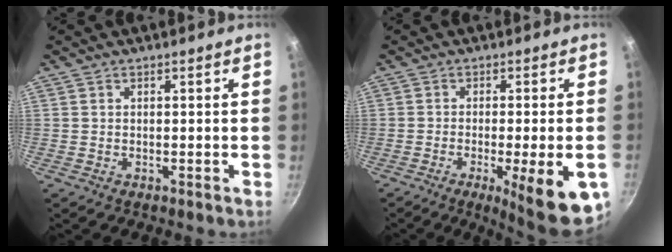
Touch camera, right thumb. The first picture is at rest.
{"total": 13.2, "force": [-4.7, 2.8, 11.9], "torque": [-0.149, 0.003, -0.060]}